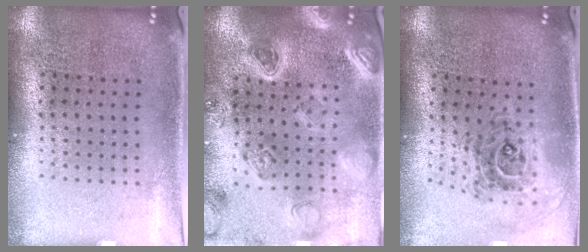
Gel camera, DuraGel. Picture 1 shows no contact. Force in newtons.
{"total": 2.5, "press": 2.5, "slide": 0.3}
{"total": 1.0, "press": 1.0, "slide": 0.3}